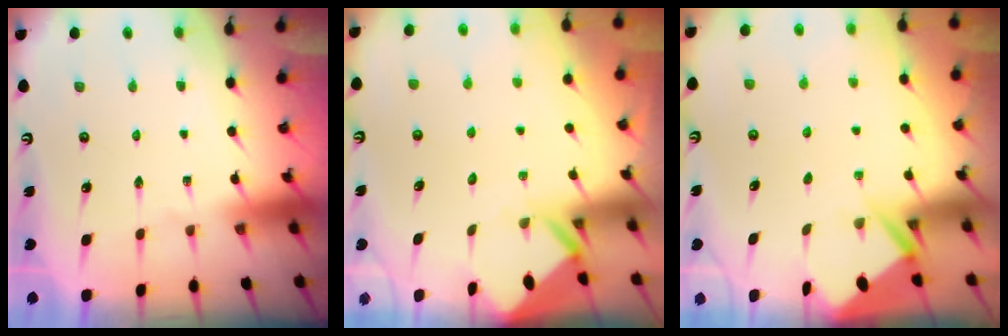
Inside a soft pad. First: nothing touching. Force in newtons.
{"total": 3.9, "press": 3.9, "slide": 0.3}
{"total": 2.7, "press": 2.7, "slide": 0.3}